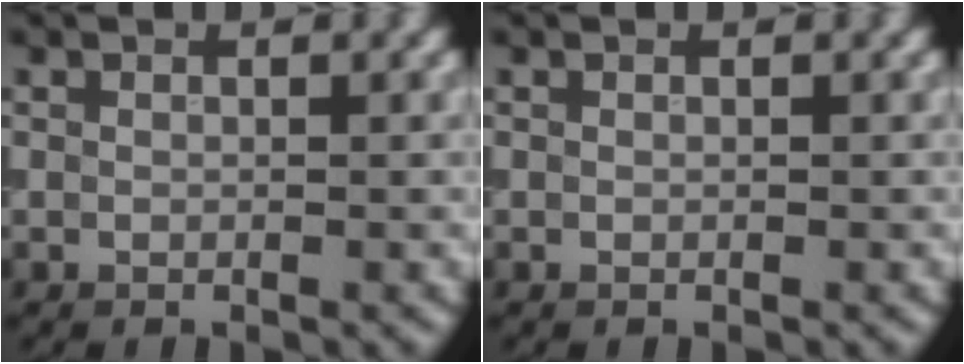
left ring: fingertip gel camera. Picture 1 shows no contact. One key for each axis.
{"total": 0.0}